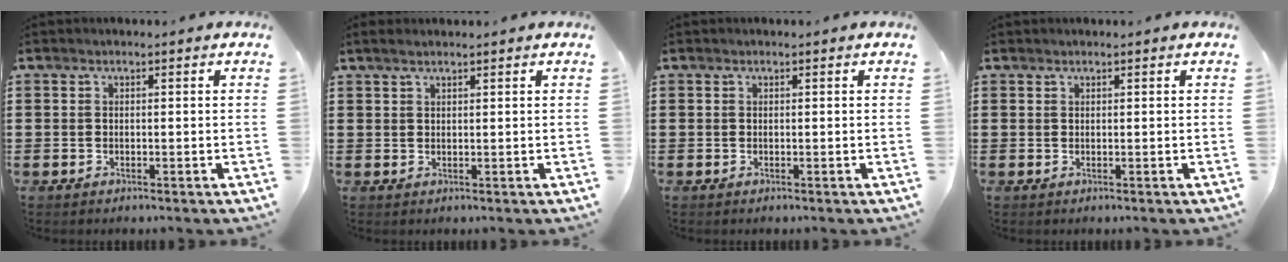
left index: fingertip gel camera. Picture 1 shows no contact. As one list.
[{"total": 1.3, "force": [1.0, 0.0, 0.8], "torque": [-0.016, 0.001, 0.019]}, {"total": 0.0}, {"total": 0.0}]